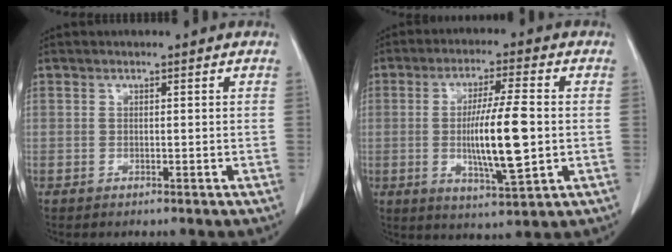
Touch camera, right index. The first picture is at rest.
{"total": 11.2, "force": [-0.8, 1.1, 11.1], "torque": [-0.197, -0.012, -0.014]}